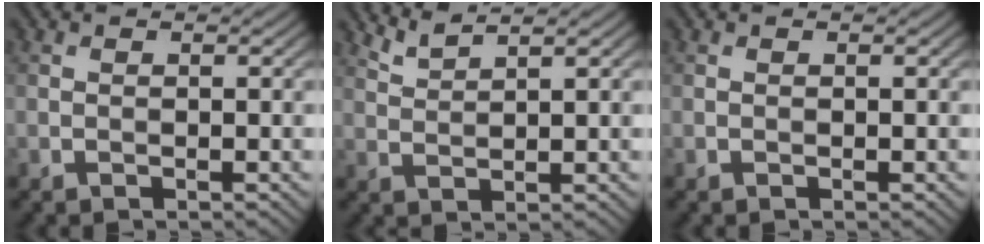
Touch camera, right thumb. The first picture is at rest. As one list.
[{"total": 2.8, "force": [2.3, 0.4, 1.4], "torque": [-0.030, 0.006, 0.054]}, {"total": 0.0}]